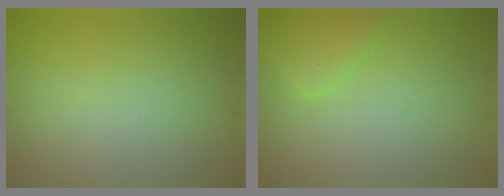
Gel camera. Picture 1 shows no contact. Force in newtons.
{"total": 2.5, "press": 2.5, "slide": 0.2}